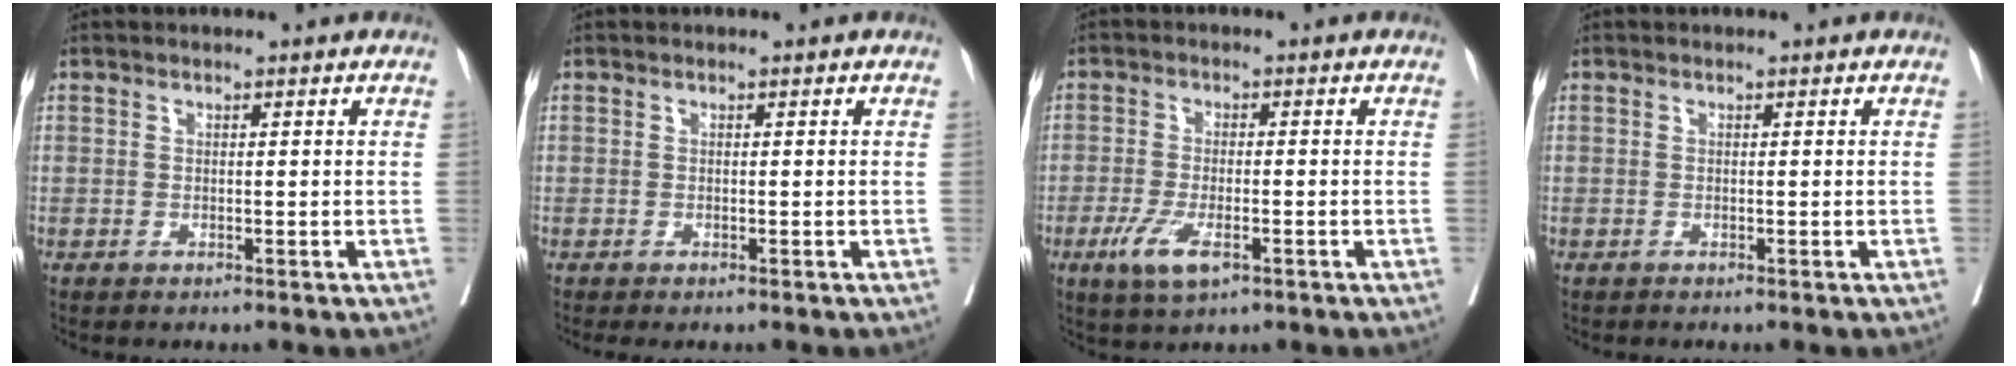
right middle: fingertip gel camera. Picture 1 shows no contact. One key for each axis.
{"total": 0.9, "fx": -0.8, "fy": 0.2, "fz": 0.4, "tx": -0.003, "ty": -0.004, "tz": -0.013}
{"total": 5.6, "fx": -2.7, "fy": 1.8, "fz": 4.6, "tx": -0.095, "ty": -0.010, "tz": -0.043}
{"total": 0.0}